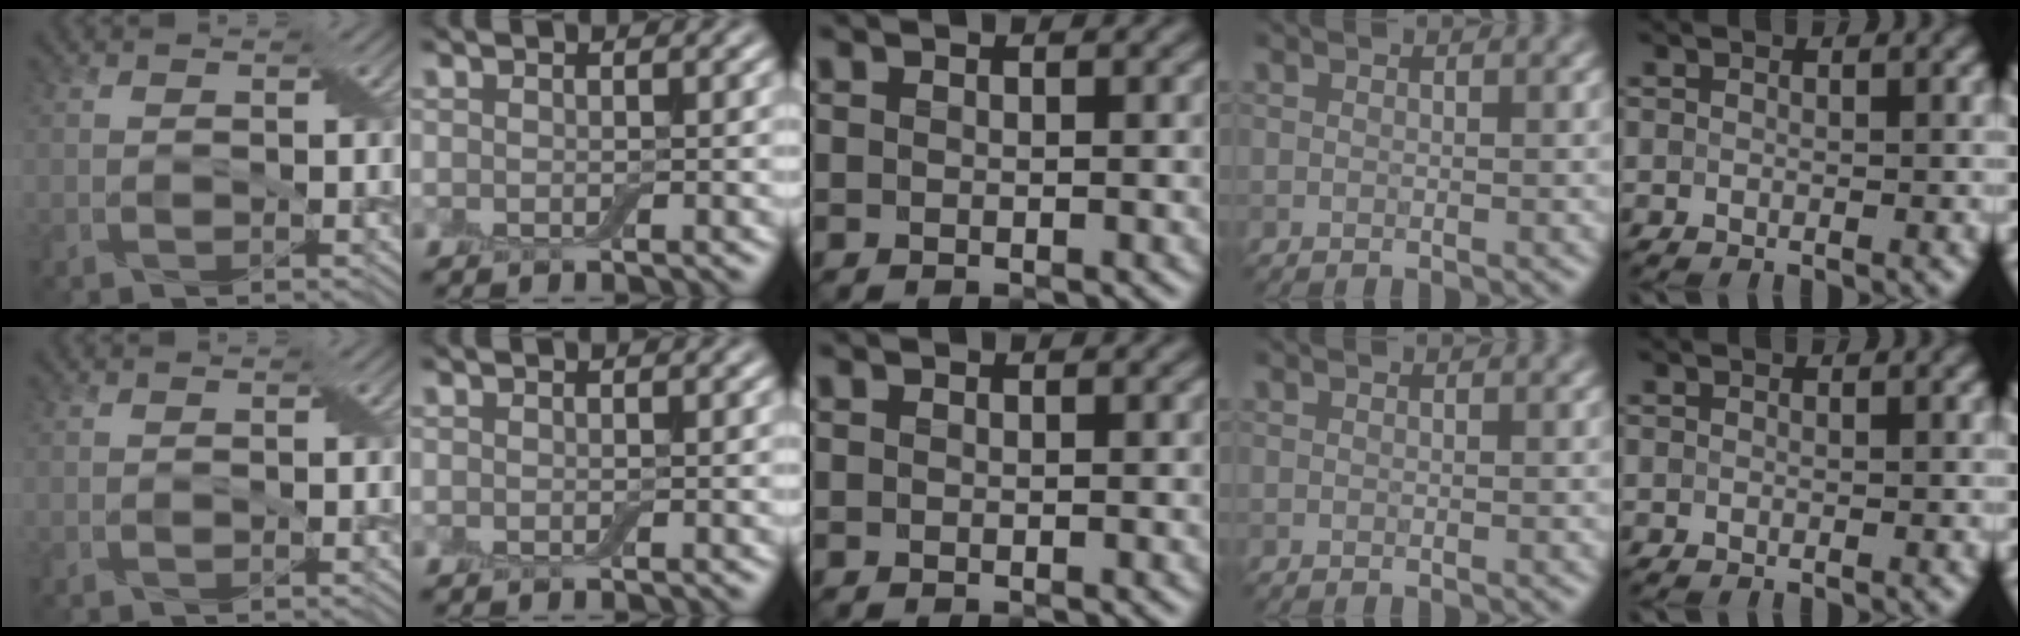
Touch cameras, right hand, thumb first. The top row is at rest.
{}